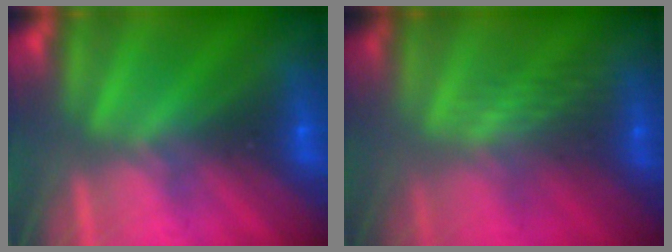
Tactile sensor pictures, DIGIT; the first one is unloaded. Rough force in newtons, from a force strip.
{"total": 2.4}